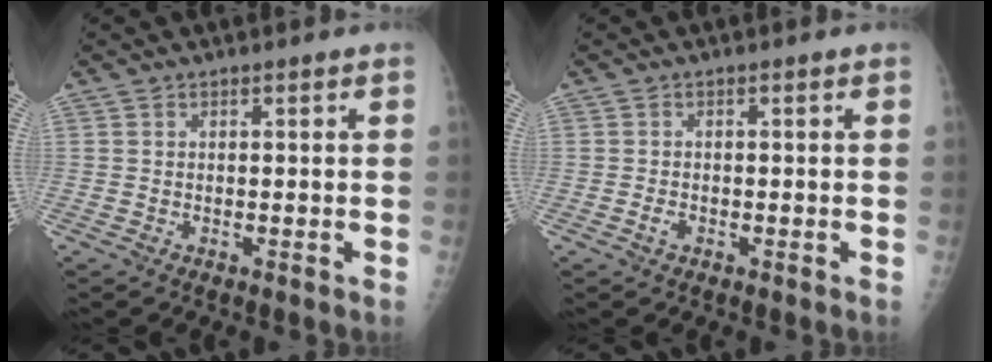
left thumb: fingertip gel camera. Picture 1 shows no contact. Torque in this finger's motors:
{"motor_torque": [-0.36, 0.09, 0.11, 0.03, 0.00]}